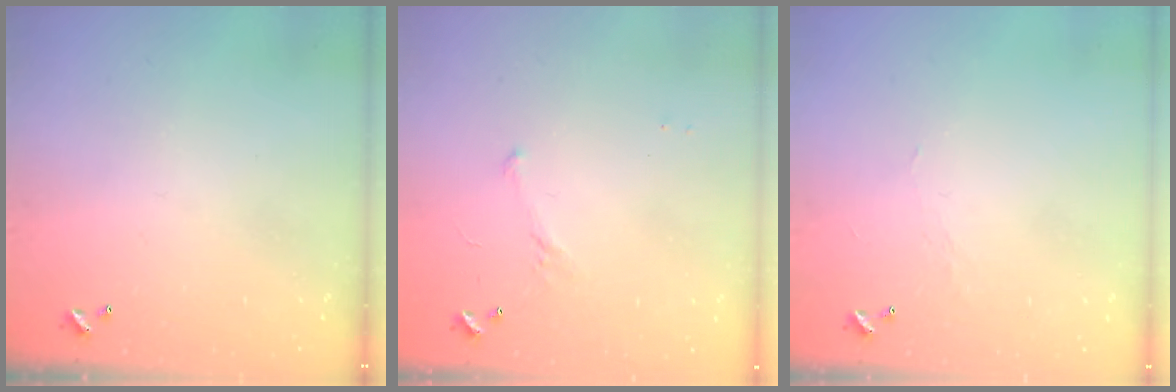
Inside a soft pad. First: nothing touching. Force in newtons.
{"total": 4.7, "press": 4.6, "slide": 0.9}
{"total": 1.7, "press": 1.7, "slide": 0.4}